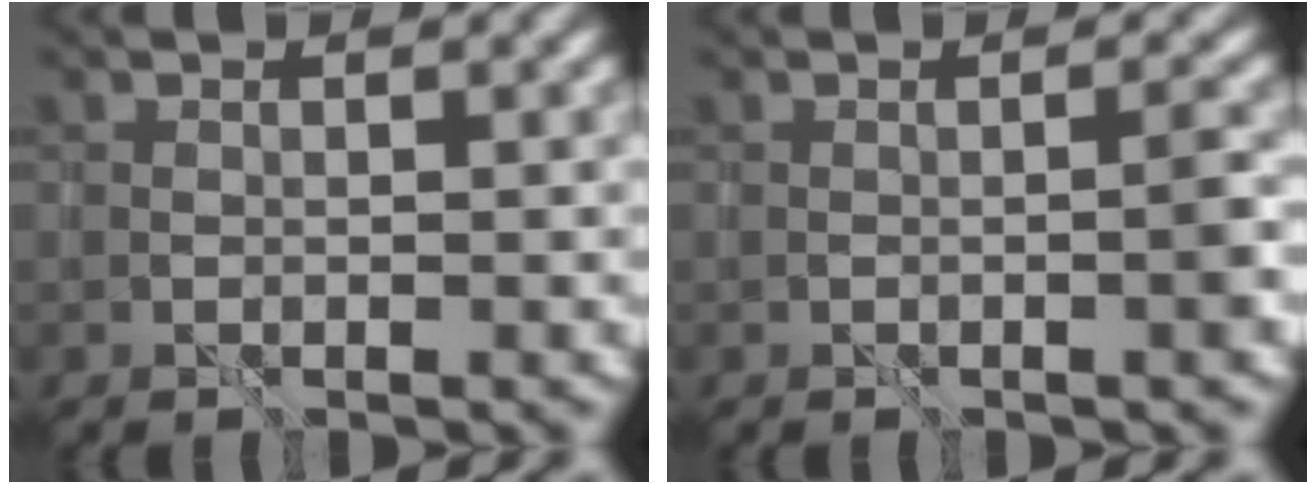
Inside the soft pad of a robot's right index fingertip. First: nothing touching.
{"total": 1.2, "force": [-0.2, -0.2, 1.2], "torque": [-0.019, 0.005, -0.006]}